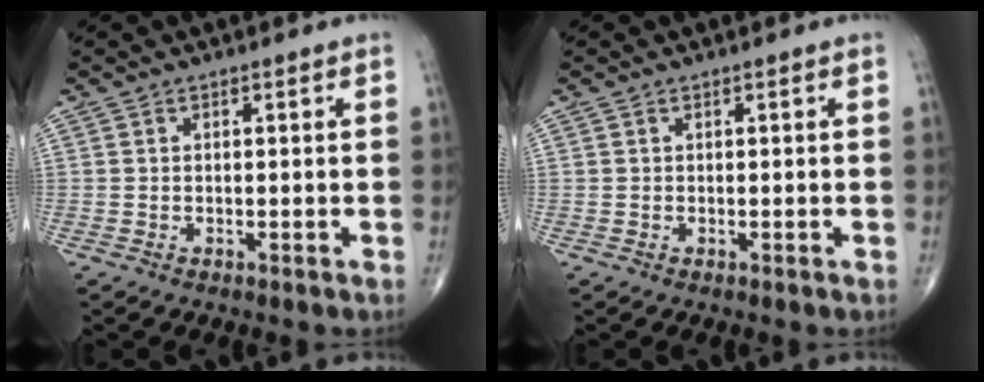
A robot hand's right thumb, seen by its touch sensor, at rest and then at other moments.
{"total": 0.0}